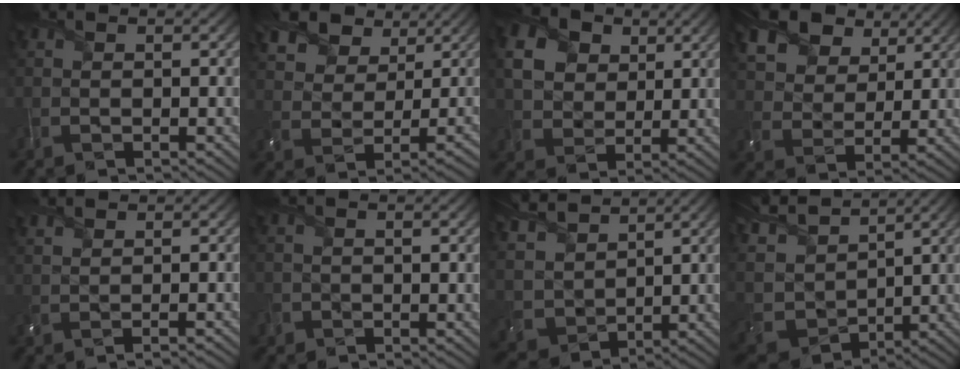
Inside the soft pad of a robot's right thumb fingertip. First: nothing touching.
{"total": 9.6, "force": [6.1, 5.6, 4.9], "torque": [-0.122, 0.016, 0.100]}
{"total": 7.9, "force": [3.0, 6.2, 3.9], "torque": [-0.119, 0.003, 0.050]}
{"total": 13.9, "force": [8.4, 8.8, 6.6], "torque": [-0.189, 0.011, 0.165]}
{"total": 1.3, "force": [0.6, 0.0, 1.1], "torque": [-0.026, 0.003, 0.010]}
{"total": 1.2, "force": [-0.5, 1.0, 0.1], "torque": [0.000, -0.009, -0.009]}
{"total": 9.5, "force": [5.6, 5.6, 5.1], "torque": [-0.166, 0.020, 0.109]}
{"total": 12.1, "force": [5.7, 7.7, 7.5], "torque": [-0.232, 0.018, 0.108]}